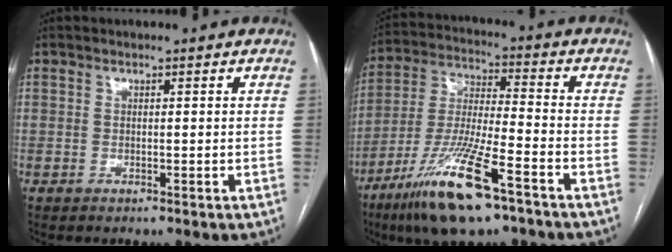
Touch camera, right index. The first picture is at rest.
{"total": 16.3, "force": [-9.9, 2.0, 12.8], "torque": [-0.274, -0.037, -0.182]}